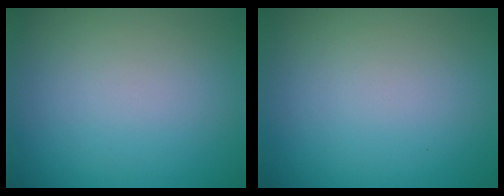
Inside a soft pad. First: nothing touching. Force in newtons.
{"total": 0.0}